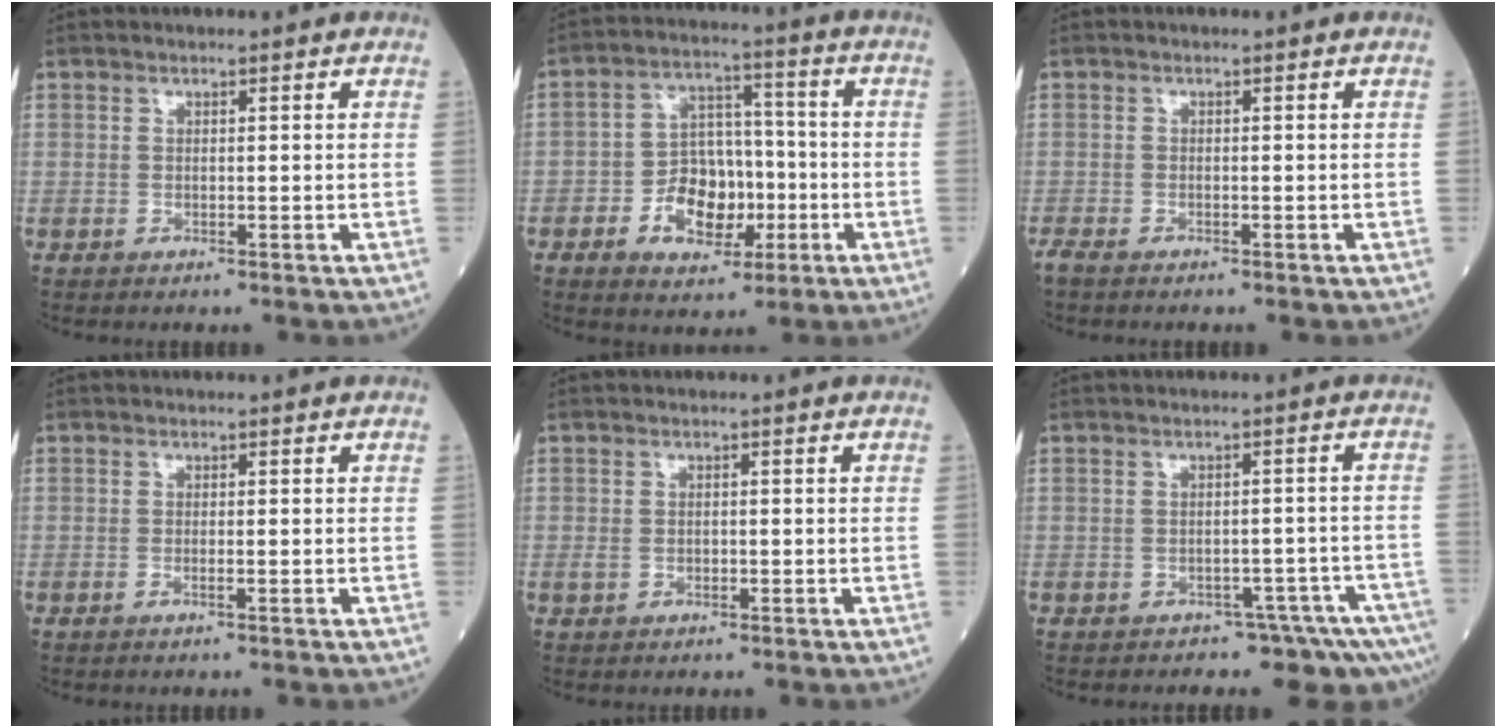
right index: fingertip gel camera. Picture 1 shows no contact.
{"total": 9.9, "force": [-3.2, 6.3, 6.9], "torque": [-0.125, 0.019, -0.049]}
{"total": 2.5, "force": [-2.1, 0.6, 1.2], "torque": [-0.027, -0.008, -0.031]}
{"total": 0.6, "force": [-0.3, -0.1, 0.5], "torque": [-0.012, 0.000, -0.005]}
{"total": 1.5, "force": [-0.3, 1.1, 0.9], "torque": [-0.025, 0.006, -0.003]}
{"total": 5.9, "force": [-5.2, 2.2, 1.7], "torque": [-0.006, 0.022, -0.060]}